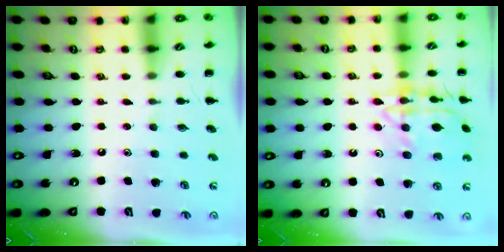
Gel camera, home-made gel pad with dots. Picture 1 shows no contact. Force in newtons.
{"total": 15.4, "press": 15.3, "slide": 0.3}